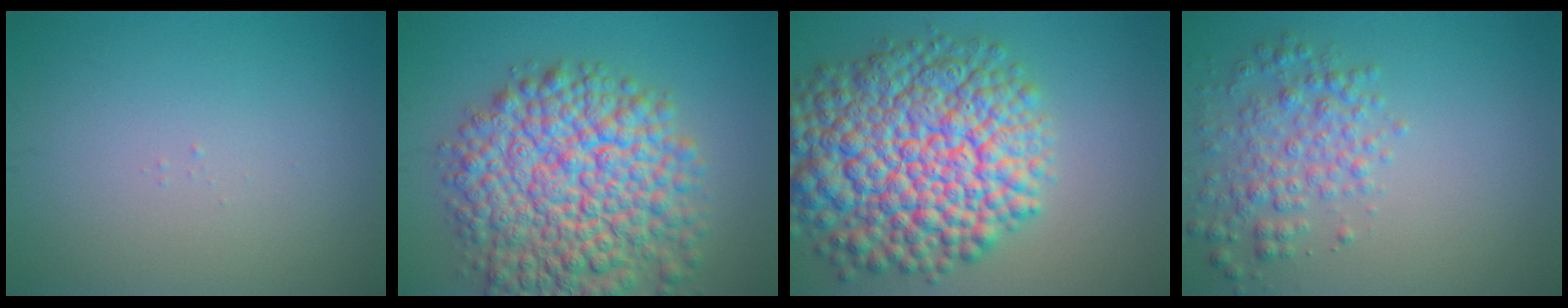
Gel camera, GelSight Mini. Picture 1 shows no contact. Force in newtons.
{"total": 12.4, "press": 12.4, "slide": 0.5}
{"total": 14.4, "press": 14.3, "slide": 0.5}
{"total": 3.7, "press": 3.7, "slide": 0.1}